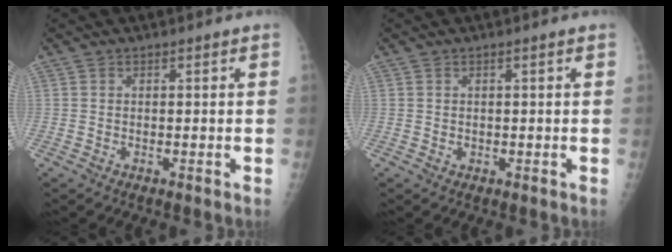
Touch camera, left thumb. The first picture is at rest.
{"total": 0.0}